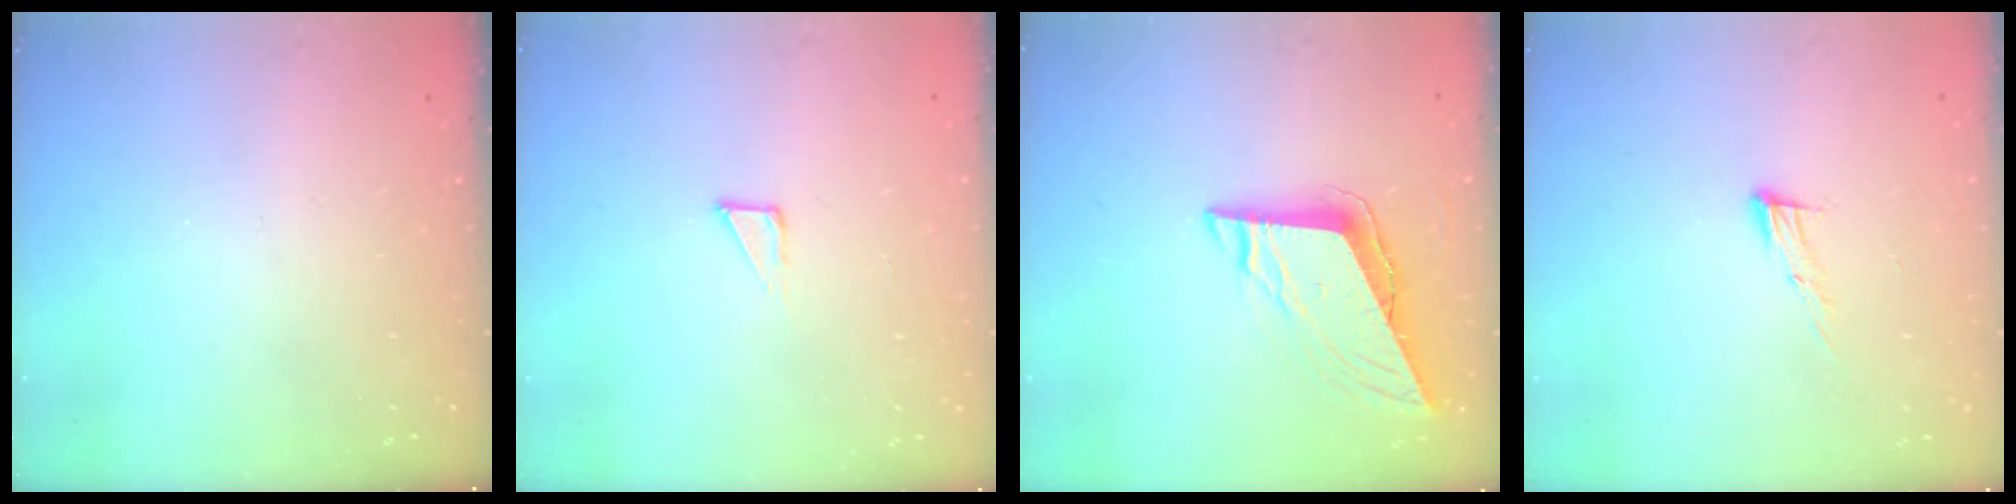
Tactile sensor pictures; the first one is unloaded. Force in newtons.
{"total": 2.3, "press": 2.3, "slide": 0.1}
{"total": 8.6, "press": 8.5, "slide": 1.3}
{"total": 8.5, "press": 8.4, "slide": 1.5}